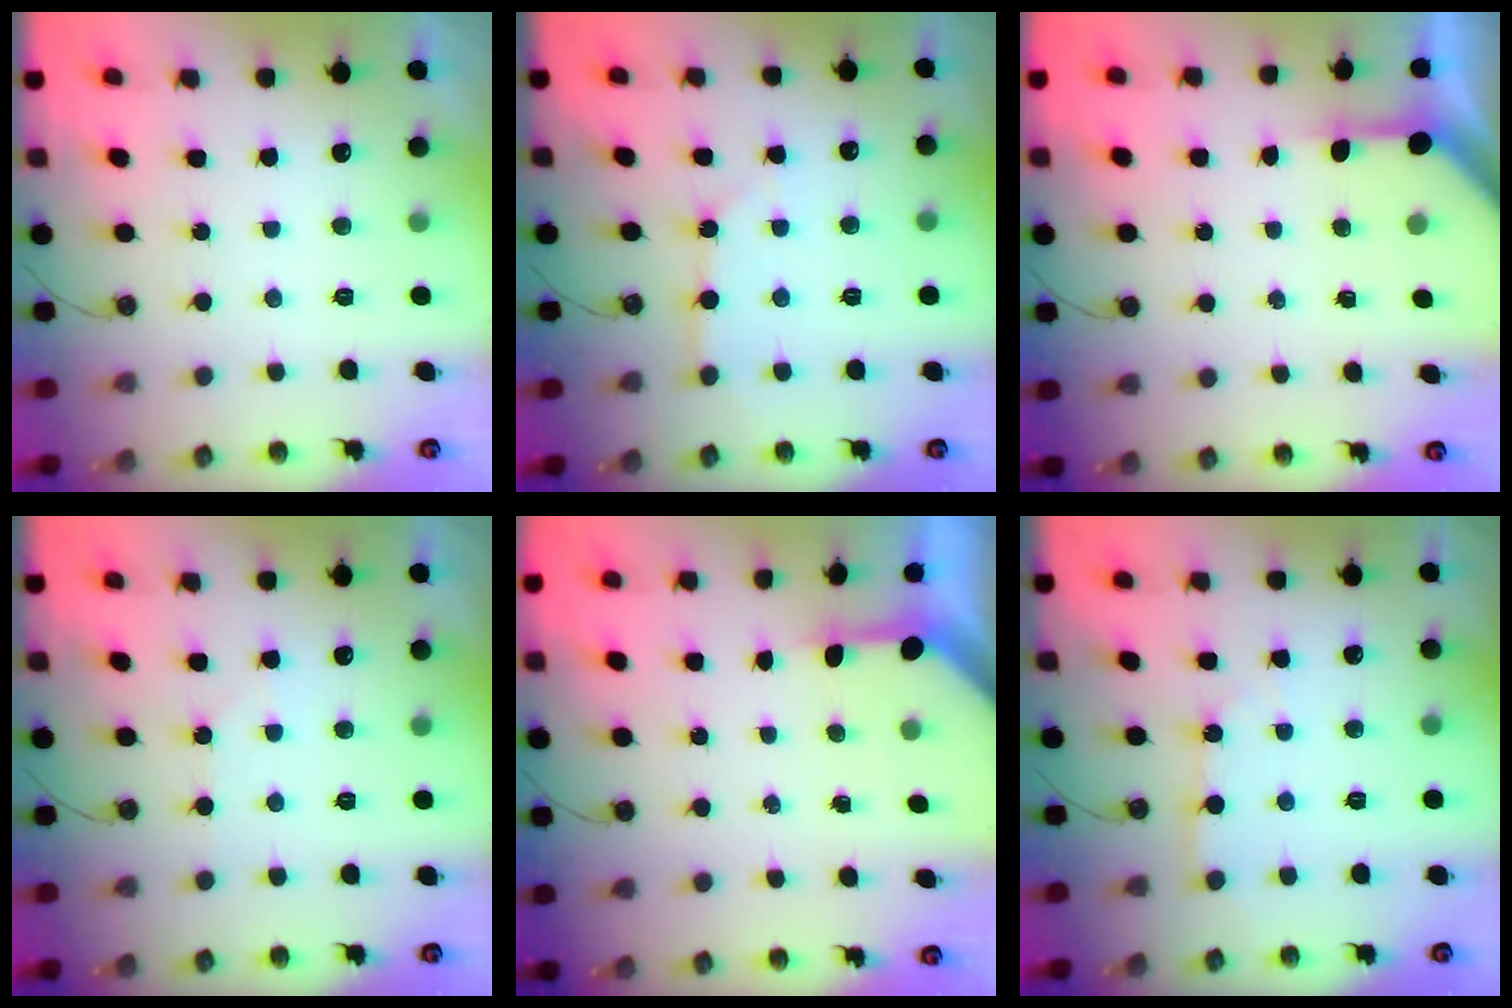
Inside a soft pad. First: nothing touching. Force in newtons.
{"total": 2.6, "press": 2.6, "slide": 0.3}
{"total": 4.3, "press": 4.3, "slide": 0.1}
{"total": 3.7, "press": 3.6, "slide": 0.6}
{"total": 3.0, "press": 3.0, "slide": 0.2}
{"total": 3.4, "press": 3.3, "slide": 0.4}